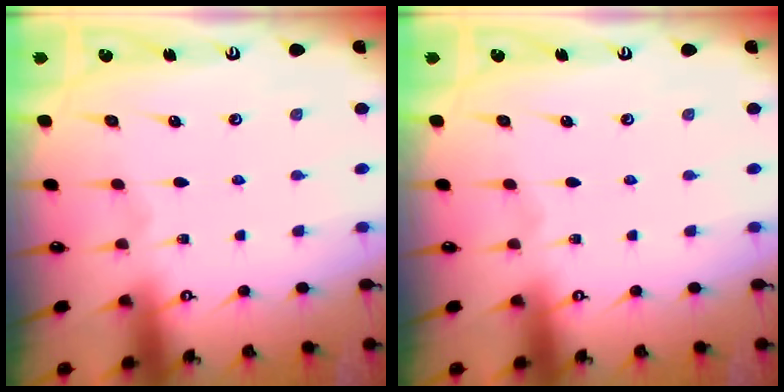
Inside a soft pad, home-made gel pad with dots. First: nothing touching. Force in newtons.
{"total": 0.0}